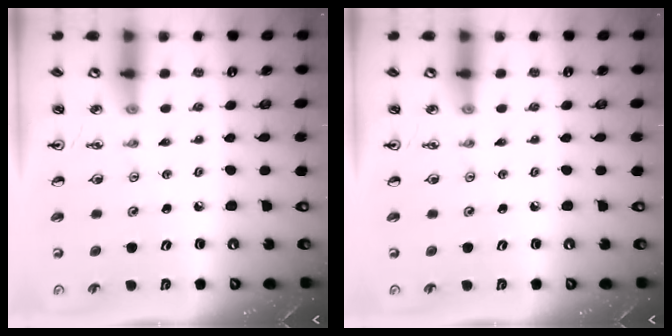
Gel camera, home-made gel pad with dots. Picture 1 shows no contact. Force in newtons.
{"total": 0.0}